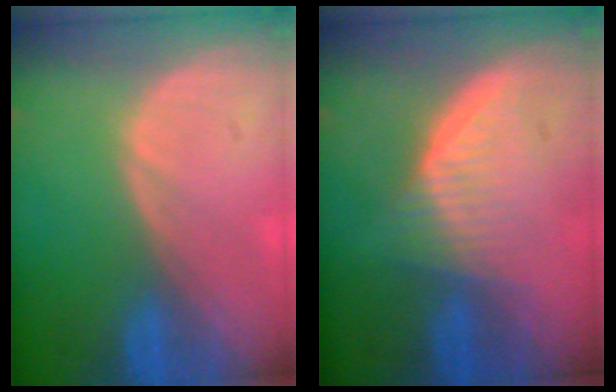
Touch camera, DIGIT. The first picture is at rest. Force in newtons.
{"total": 5.7, "press": 5.7, "slide": 0.7}